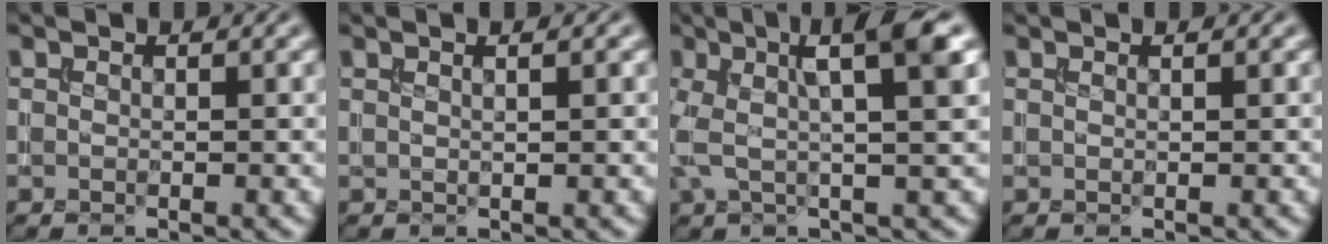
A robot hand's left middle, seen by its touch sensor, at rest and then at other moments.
{"total": 1.6, "force": [0.8, 0.5, 1.2], "torque": [-0.009, -0.003, 0.003]}
{"total": 6.8, "force": [1.6, 1.5, 6.5], "torque": [-0.123, 0.011, 0.021]}
{"total": 0.7, "force": [0.4, 0.2, 0.5], "torque": [-0.007, -0.002, 0.000]}